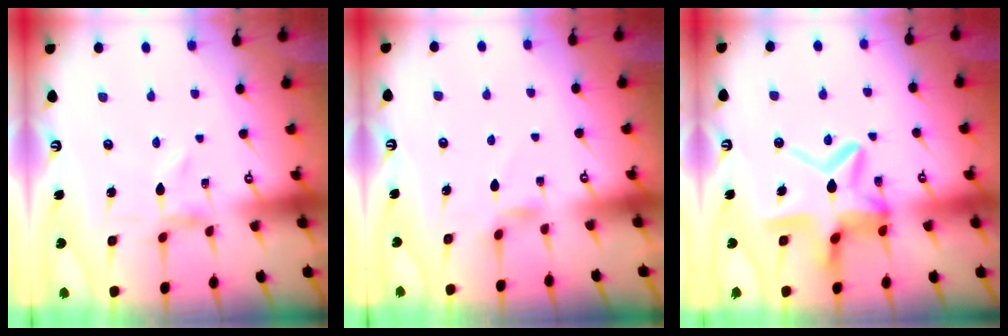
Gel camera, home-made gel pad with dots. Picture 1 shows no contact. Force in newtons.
{"total": 2.7, "press": 2.6, "slide": 0.4}
{"total": 14.6, "press": 14.6, "slide": 1.3}